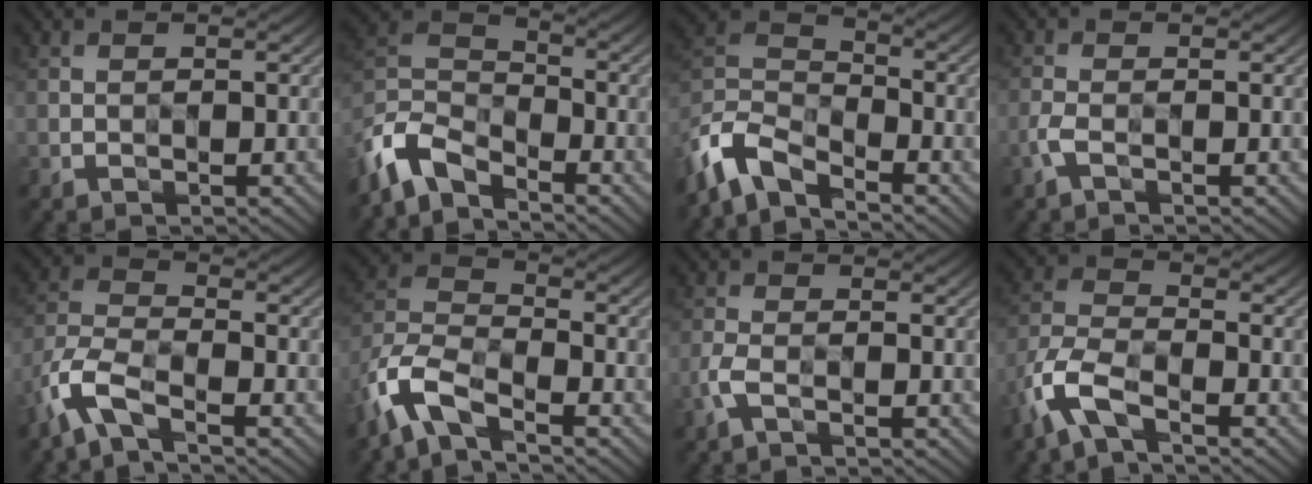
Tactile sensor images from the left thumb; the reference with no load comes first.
{"total": 8.5, "force": [-7.0, 3.1, 3.9], "torque": [-0.095, -0.005, -0.161]}
{"total": 9.0, "force": [-7.3, 2.9, 4.4], "torque": [-0.108, -0.005, -0.165]}
{"total": 1.7, "force": [-0.9, 0.4, 1.4], "torque": [-0.042, 0.003, -0.022]}
{"total": 6.8, "force": [-4.6, 2.1, 4.6], "torque": [-0.115, -0.003, -0.111]}
{"total": 9.0, "force": [-6.2, 3.0, 5.8], "torque": [-0.134, -0.003, -0.146]}
{"total": 2.2, "force": [-1.1, 0.7, 1.7], "torque": [-0.053, 0.002, -0.029]}
{"total": 7.1, "force": [-4.6, 2.5, 4.9], "torque": [-0.122, -0.002, -0.112]}